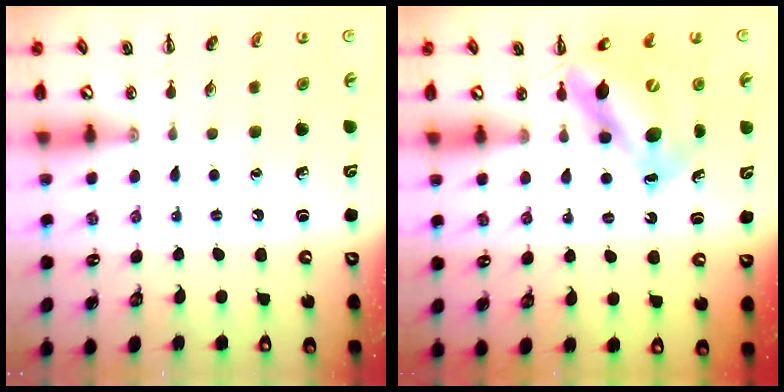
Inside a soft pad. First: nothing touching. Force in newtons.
{"total": 12.0, "press": 11.7, "slide": 2.8}